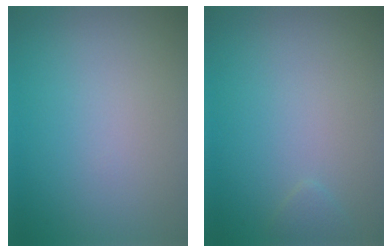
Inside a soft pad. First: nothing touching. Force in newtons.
{"total": 0.7, "press": 0.7, "slide": 0.1}